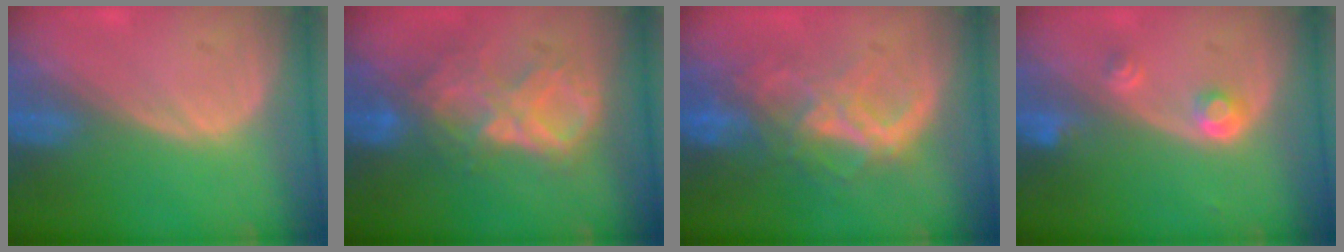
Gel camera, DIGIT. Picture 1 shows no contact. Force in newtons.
{"total": 8.7, "press": 7.7, "slide": 4.1}
{"total": 8.7, "press": 7.6, "slide": 4.4}
{"total": 2.9, "press": 2.7, "slide": 1.0}